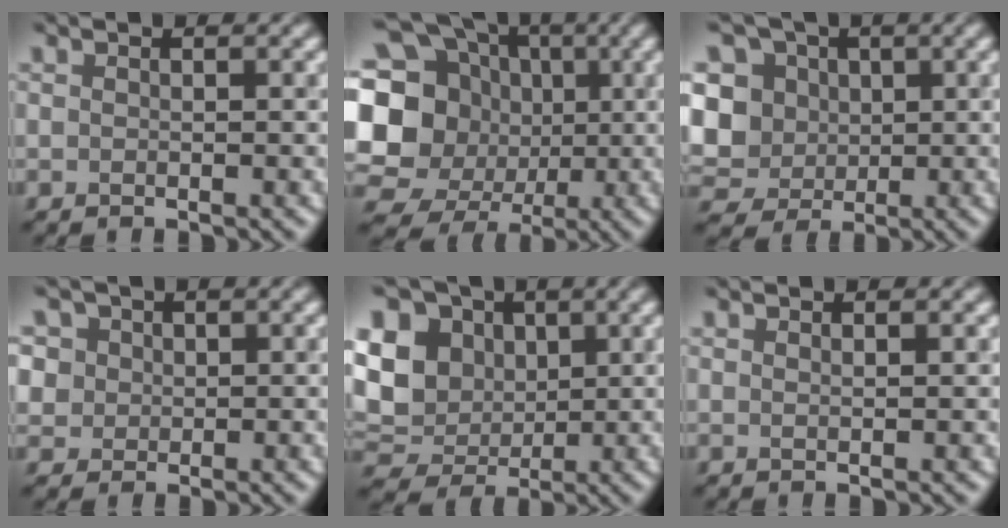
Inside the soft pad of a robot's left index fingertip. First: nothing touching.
{"total": 20.4, "force": [-0.3, 19.0, 7.3], "torque": [-0.180, 0.012, -0.049]}
{"total": 10.6, "force": [2.0, 9.5, 4.4], "torque": [-0.118, 0.024, 0.022]}
{"total": 4.9, "force": [2.2, 4.1, 1.6], "torque": [-0.030, 0.019, 0.021]}
{"total": 10.5, "force": [2.4, 8.6, 5.5], "torque": [-0.125, 0.020, 0.024]}
{"total": 0.8, "force": [0.6, 0.0, 0.5], "torque": [-0.003, -0.005, 0.009]}